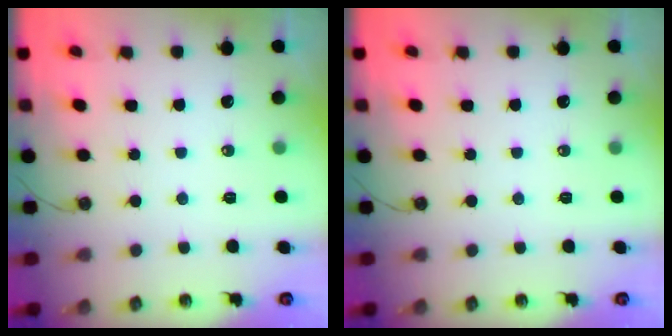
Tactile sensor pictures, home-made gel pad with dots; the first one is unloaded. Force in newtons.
{"total": 0.0}